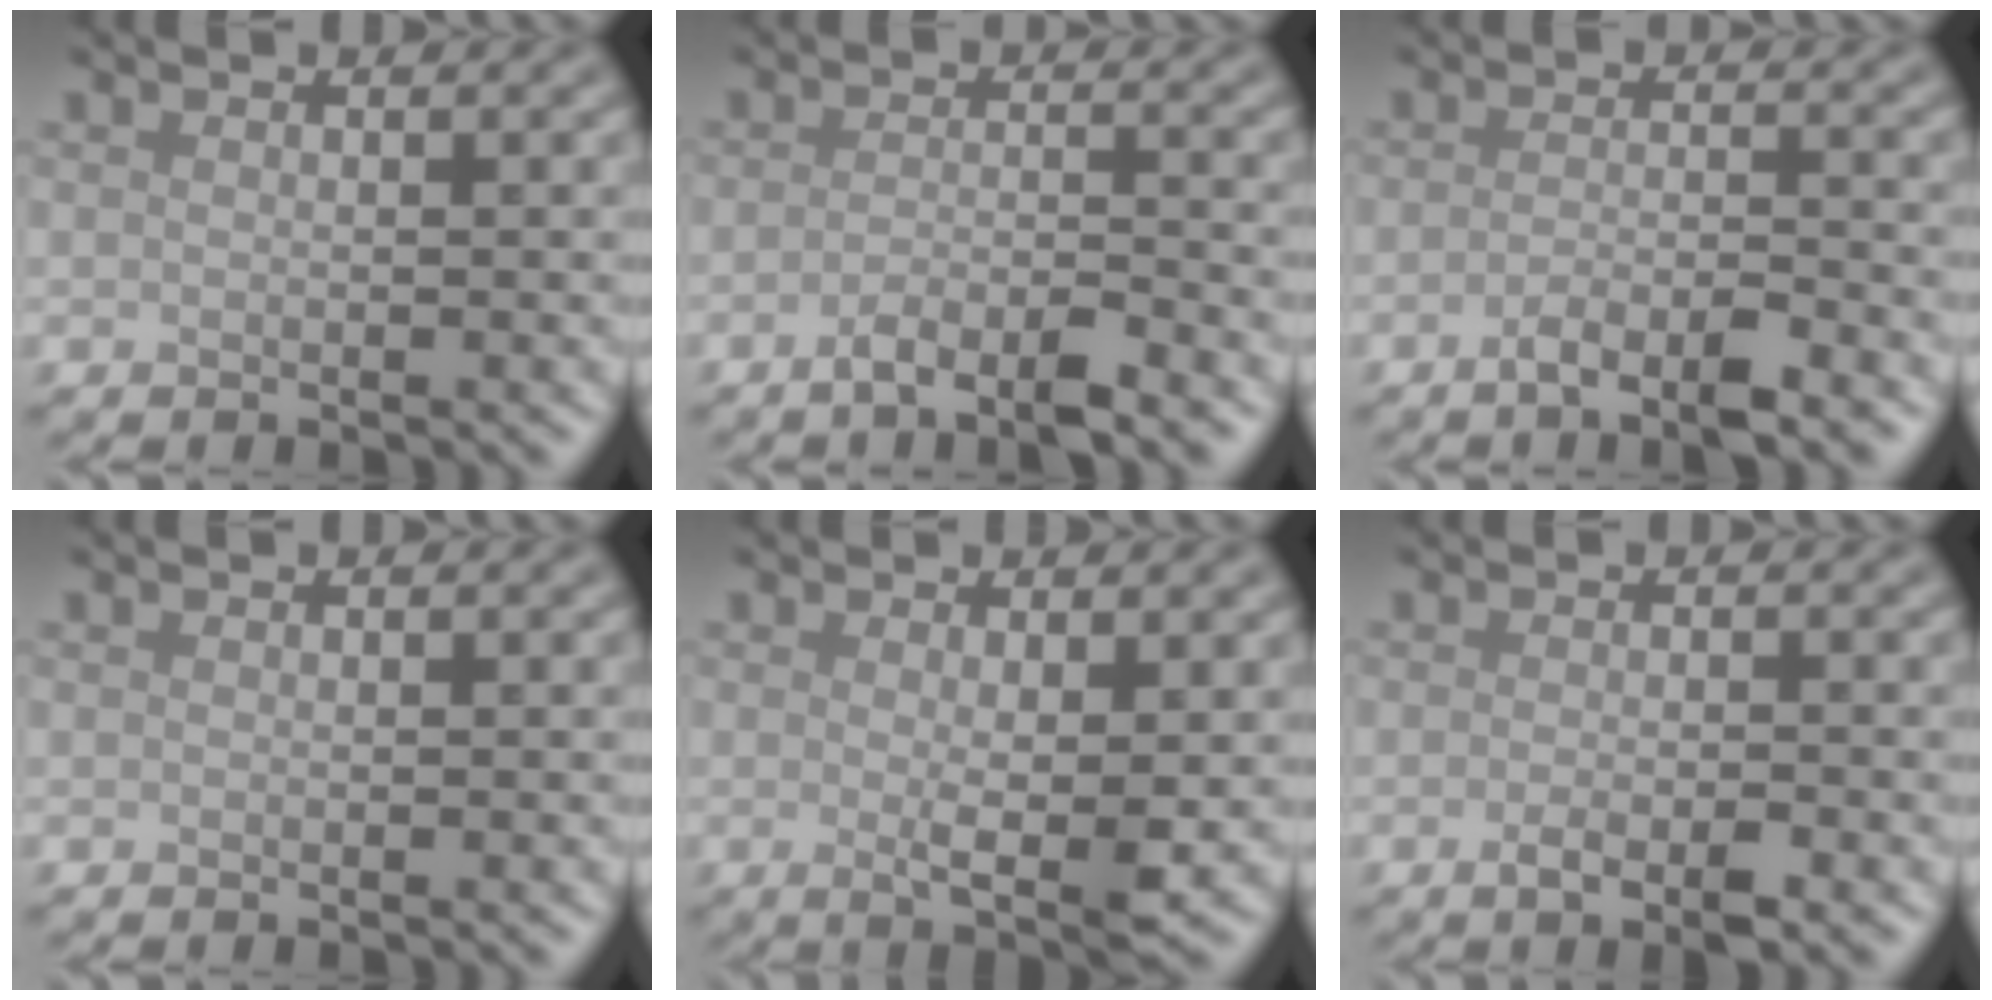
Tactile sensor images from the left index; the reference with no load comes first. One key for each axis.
{"total": 3.3, "fx": -2.3, "fy": 0.7, "fz": 2.4, "tx": -0.038, "ty": 0.004, "tz": -0.051}
{"total": 3.4, "fx": -2.1, "fy": 0.7, "fz": 2.5, "tx": -0.043, "ty": 0.003, "tz": -0.045}
{"total": 0.0}
{"total": 2.8, "fx": 0.3, "fy": 0.4, "fz": 2.8, "tx": -0.046, "ty": -0.012, "tz": 0.008}
{"total": 2.3, "fx": -1.1, "fy": 0.6, "fz": 2.0, "tx": -0.036, "ty": -0.005, "tz": -0.019}